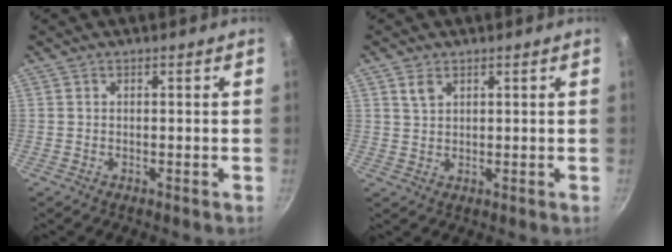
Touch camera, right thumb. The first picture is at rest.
{"total": 2.8, "force": [1.5, 1.8, 1.5], "torque": [-0.021, -0.004, 0.031]}